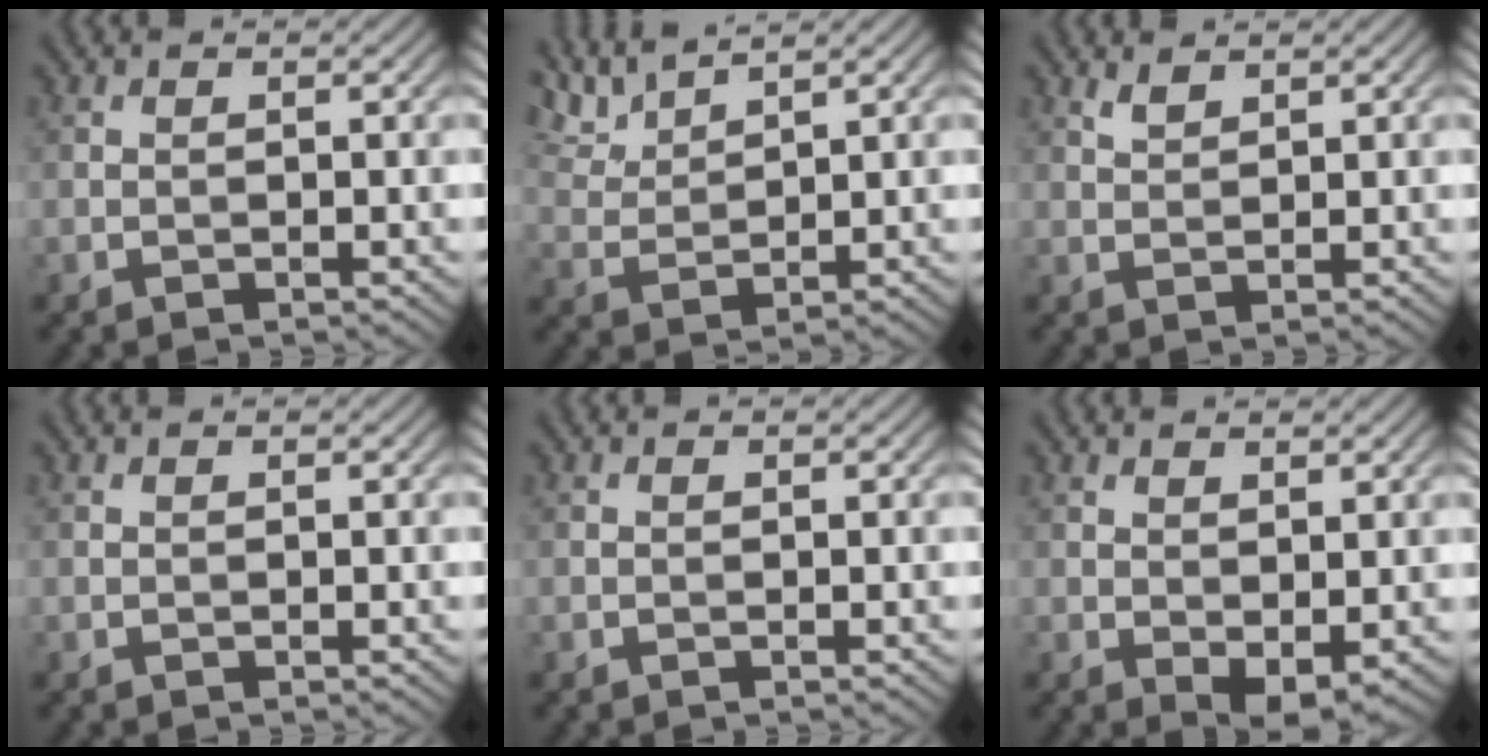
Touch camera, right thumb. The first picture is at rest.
{"total": 4.7, "force": [3.9, 0.9, 2.5], "torque": [-0.070, 0.009, 0.086]}
{"total": 1.6, "force": [1.3, 0.4, 0.7], "torque": [-0.022, 0.000, 0.029]}
{"total": 0.0}
{"total": 0.0}
{"total": 3.1, "force": [0.1, 1.6, 2.6], "torque": [-0.051, -0.007, 0.009]}